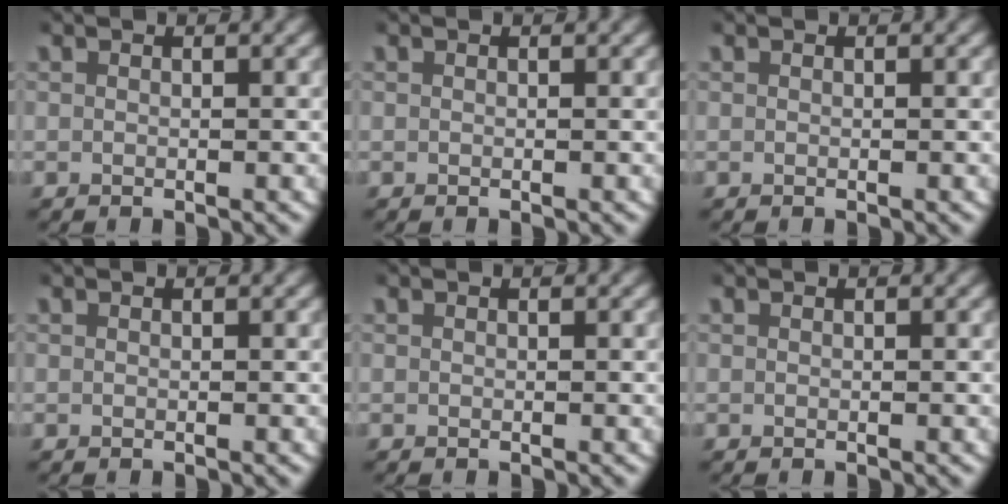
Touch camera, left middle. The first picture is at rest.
{"total": 0.0}
{"total": 0.0}
{"total": 0.0}
{"total": 0.0}
{"total": 0.0}